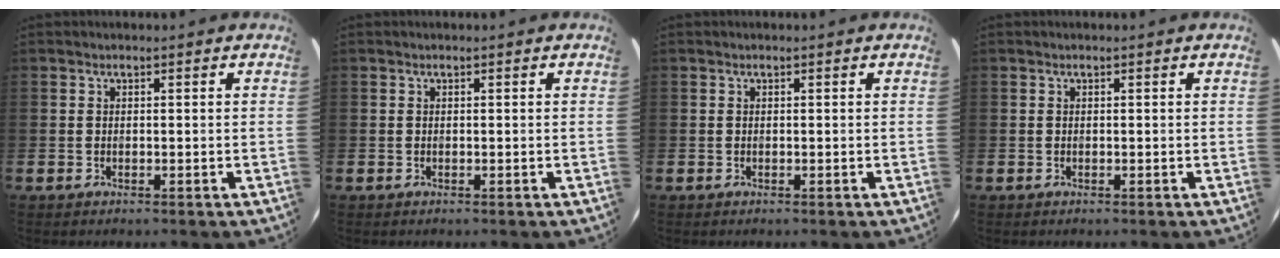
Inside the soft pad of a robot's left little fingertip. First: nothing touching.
{"total": 0.0}
{"total": 0.0}
{"total": 0.0}